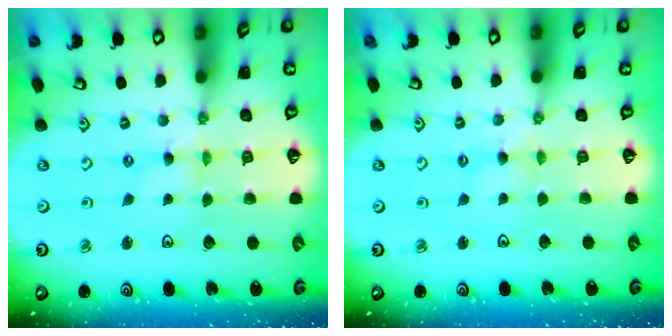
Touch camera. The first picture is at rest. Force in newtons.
{"total": 1.8, "press": 1.8, "slide": 0.4}